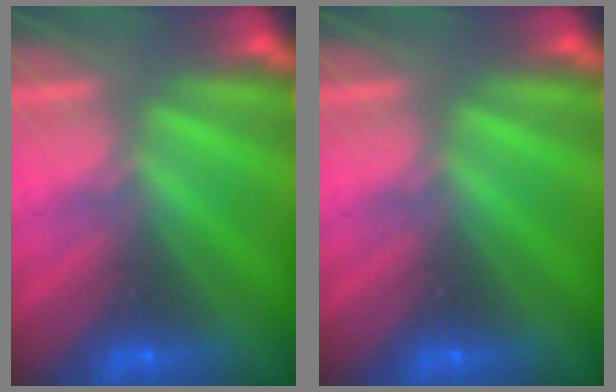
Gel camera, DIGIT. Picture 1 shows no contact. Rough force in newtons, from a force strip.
{"total": 0.0}